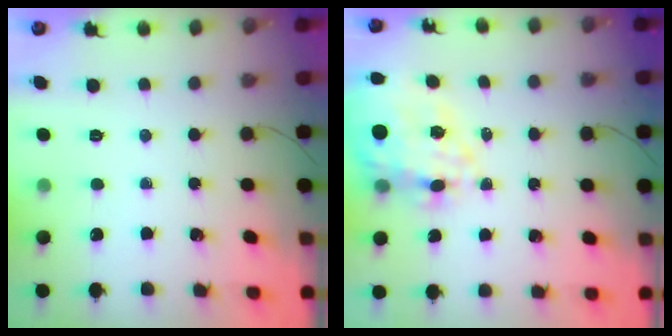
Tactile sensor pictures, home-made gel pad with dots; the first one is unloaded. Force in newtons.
{"total": 18.3, "press": 17.9, "slide": 3.8}